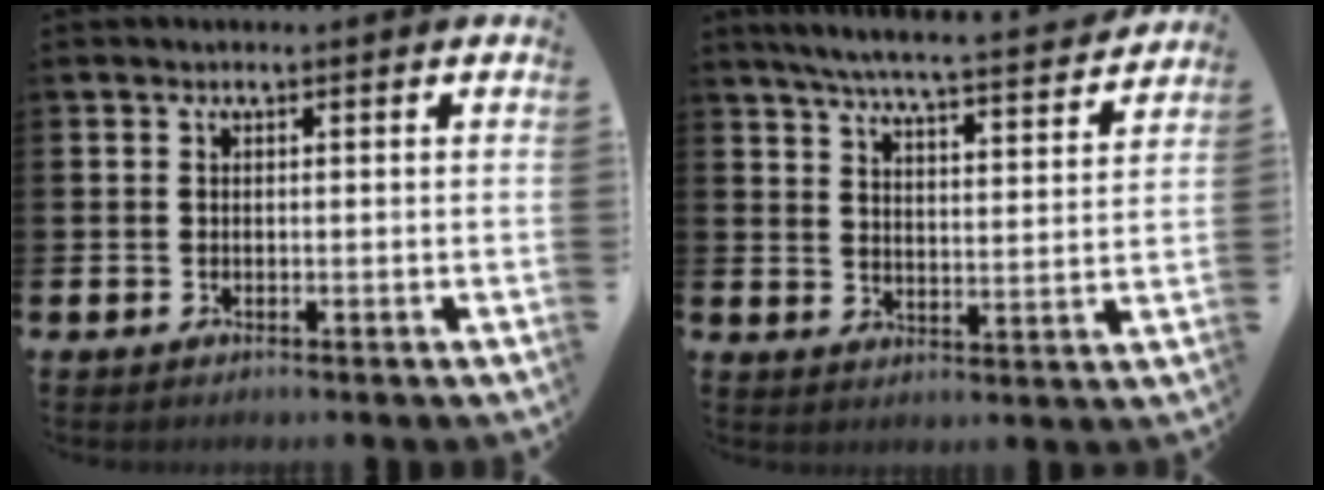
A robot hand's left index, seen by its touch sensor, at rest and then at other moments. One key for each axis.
{"total": 6.3, "fx": 5.9, "fy": 0.2, "fz": 2.2, "tx": -0.062, "ty": -0.044, "tz": 0.100}